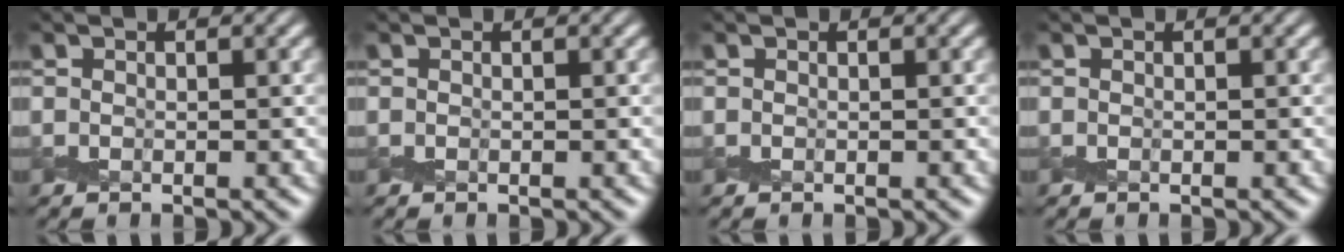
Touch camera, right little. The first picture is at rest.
{"total": 0.0}
{"total": 0.0}
{"total": 0.0}